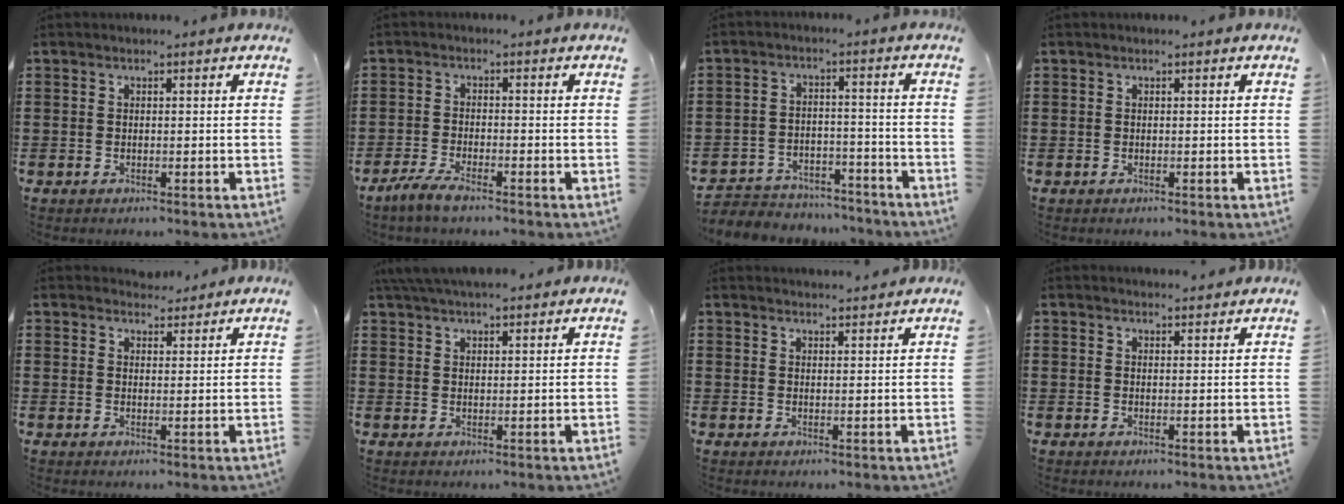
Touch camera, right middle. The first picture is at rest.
{"total": 3.0, "force": [-2.3, 0.4, 1.9], "torque": [-0.053, -0.006, -0.048]}
{"total": 4.3, "force": [-4.2, 1.1, 0.0], "torque": [-0.006, 0.009, -0.089]}
{"total": 0.0}
{"total": 2.8, "force": [2.8, 0.4, -0.1], "torque": [0.003, -0.005, 0.052]}
{"total": 3.6, "force": [3.4, 0.4, 1.2], "torque": [-0.033, -0.001, 0.064]}
{"total": 2.0, "force": [2.0, -0.3, 0.0], "torque": [-0.004, 0.002, 0.039]}
{"total": 1.7, "force": [1.7, -0.1, 0.0], "torque": [0.004, -0.001, 0.030]}